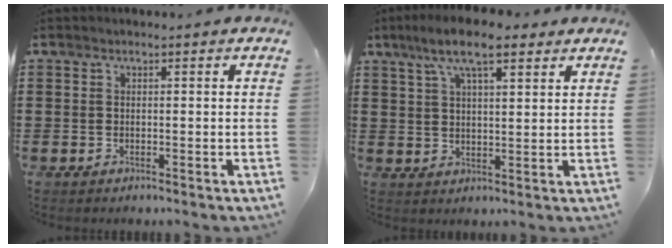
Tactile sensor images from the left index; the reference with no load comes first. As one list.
[{"total": 8.9, "force": [5.9, 2.5, 6.2], "torque": [-0.133, 0.005, 0.105]}]